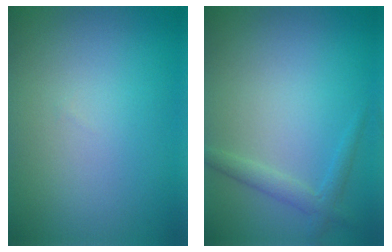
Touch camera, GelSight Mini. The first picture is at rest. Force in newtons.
{"total": 1.8, "press": 1.8, "slide": 0.0}